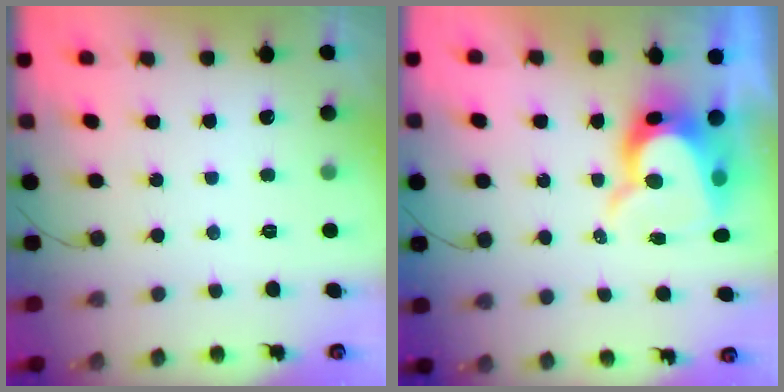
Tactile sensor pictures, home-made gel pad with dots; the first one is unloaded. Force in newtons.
{"total": 11.1, "press": 11.0, "slide": 0.9}